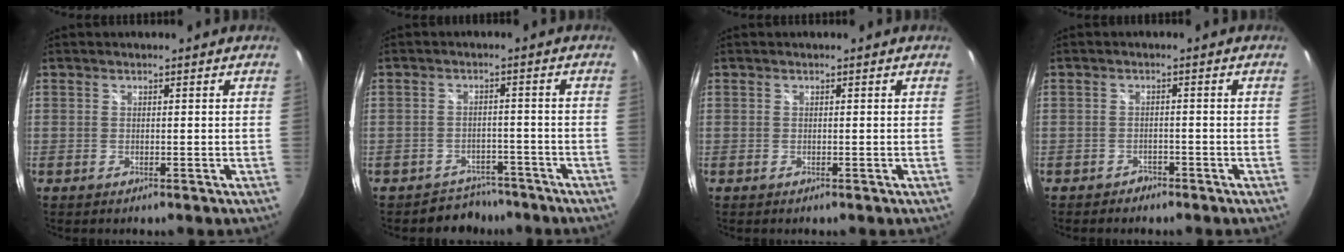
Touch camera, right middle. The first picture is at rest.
{"total": 5.7, "force": [-4.7, 3.3, -0.2], "torque": [-0.003, 0.015, -0.068]}
{"total": 0.0}
{"total": 2.3, "force": [-1.9, 1.3, 0.3], "torque": [-0.011, -0.002, -0.032]}